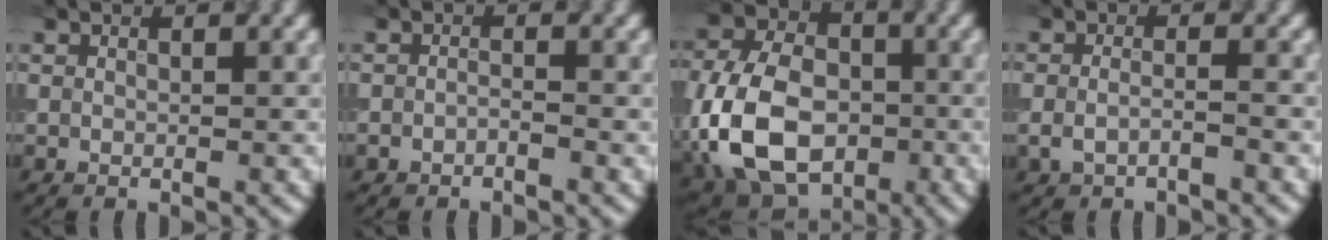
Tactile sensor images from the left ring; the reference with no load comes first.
{"total": 0.9, "force": [-0.6, 0.4, 0.4], "torque": [-0.008, 0.000, -0.013]}
{"total": 12.2, "force": [-3.1, 8.6, 8.2], "torque": [-0.183, -0.011, -0.068]}
{"total": 2.0, "force": [-1.1, 0.7, 1.5], "torque": [-0.033, -0.004, -0.026]}